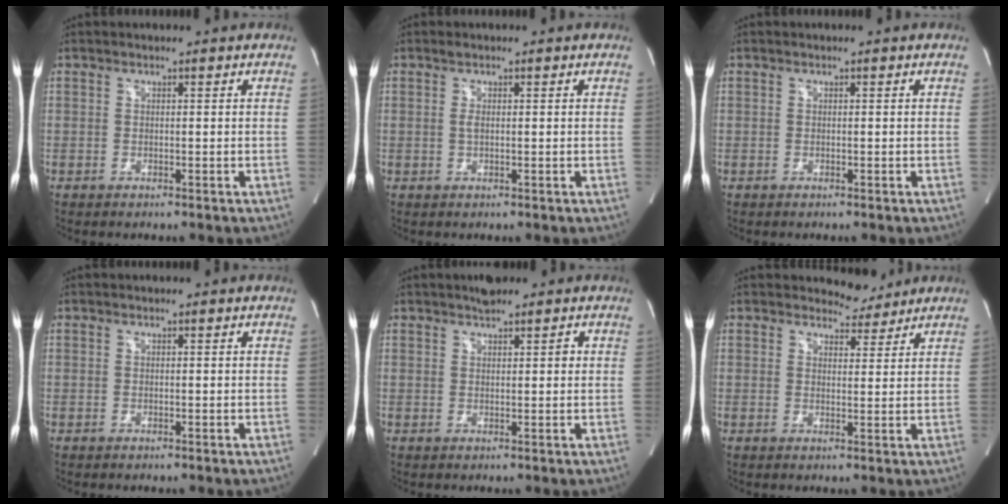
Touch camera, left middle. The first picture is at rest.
{"total": 0.9, "force": [0.3, 0.2, 0.9], "torque": [-0.024, -0.002, 0.007]}
{"total": 0.0}
{"total": 0.0}
{"total": 2.8, "force": [1.9, 1.1, 1.7], "torque": [-0.030, 0.010, 0.031]}
{"total": 3.3, "force": [3.1, 1.1, -0.3], "torque": [0.004, -0.007, 0.042]}